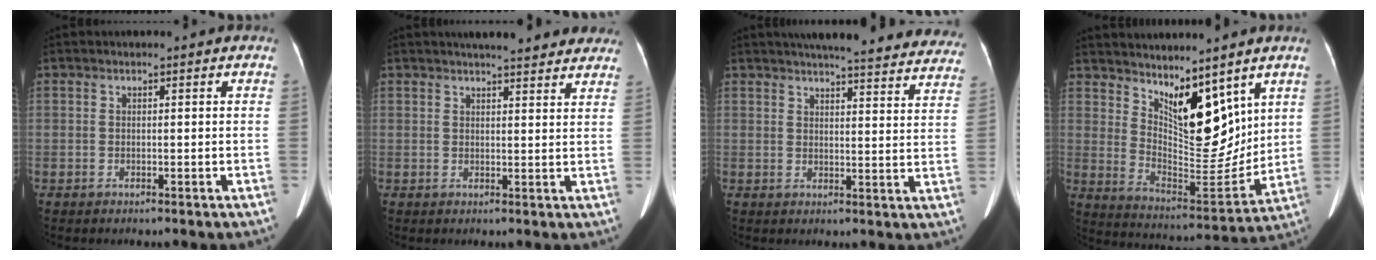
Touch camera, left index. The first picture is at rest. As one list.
[{"total": 12.9, "force": [11.4, 2.4, 5.6], "torque": [-0.055, 0.015, 0.127]}, {"total": 26.9, "force": [24.4, 3.9, 10.8], "torque": [-0.147, -0.040, 0.278]}, {"total": 12.9, "force": [8.0, 4.5, 9.0], "torque": [-0.154, -0.009, 0.158]}]